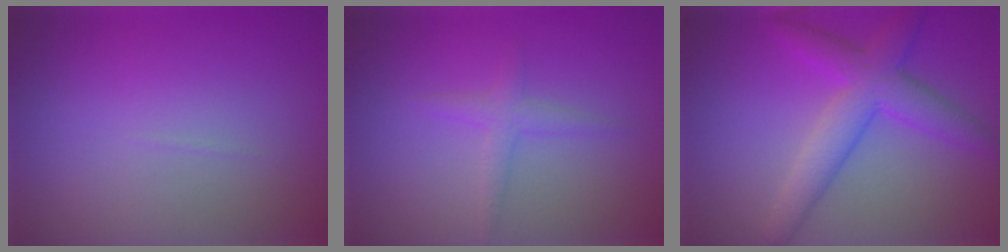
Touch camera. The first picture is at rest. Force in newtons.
{"total": 1.6, "press": 1.6, "slide": 0.1}
{"total": 5.1, "press": 5.1, "slide": 0.1}